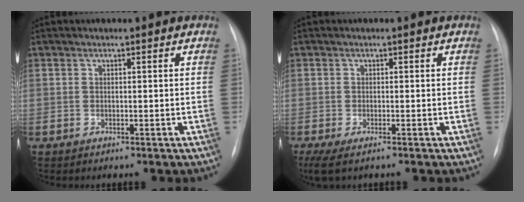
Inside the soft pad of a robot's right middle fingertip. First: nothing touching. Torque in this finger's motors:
{"motor_torque": [0.28, -0.57, 0.14, 0.03]}